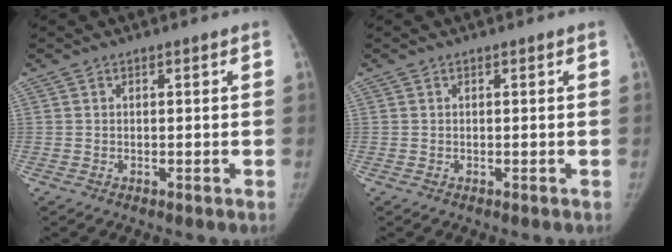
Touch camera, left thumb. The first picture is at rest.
{"total": 0.0}